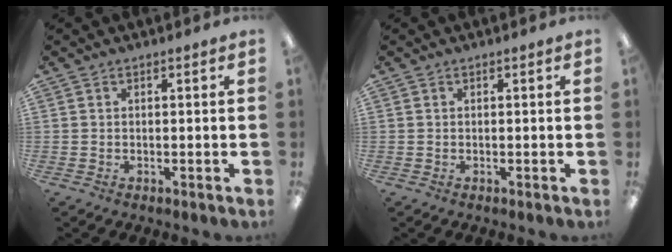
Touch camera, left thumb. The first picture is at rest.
{"total": 0.0}